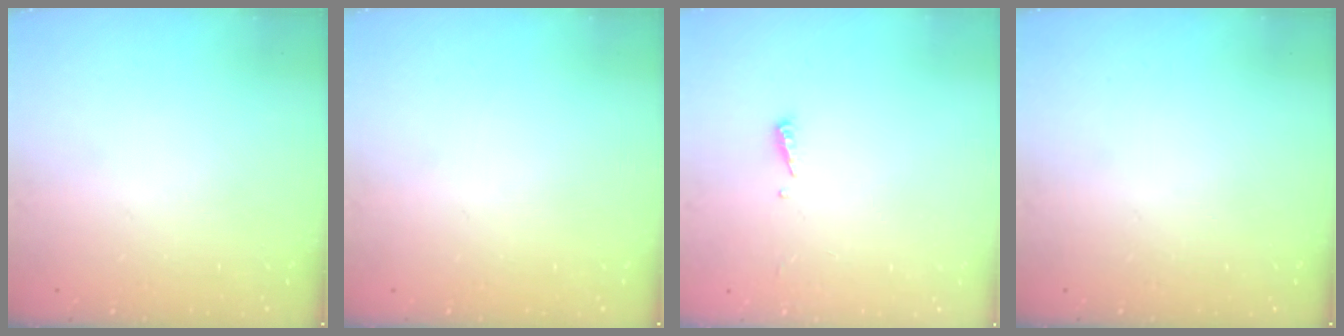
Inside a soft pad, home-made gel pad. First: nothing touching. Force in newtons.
{"total": 0.0}
{"total": 3.7, "press": 3.6, "slide": 0.5}
{"total": 0.0}